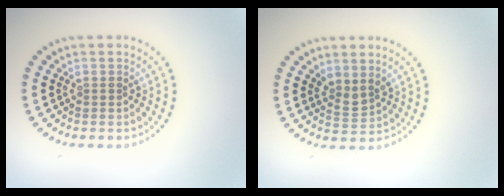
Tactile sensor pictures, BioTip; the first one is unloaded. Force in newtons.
{"total": 1.8, "press": 1.4, "slide": 1.2}